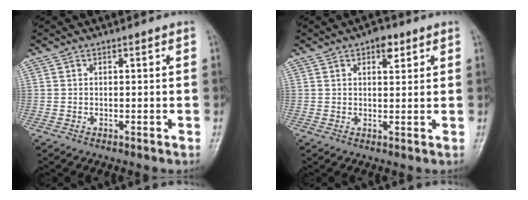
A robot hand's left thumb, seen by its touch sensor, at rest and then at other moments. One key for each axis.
{"total": 3.6, "fx": 2.0, "fy": 1.8, "fz": 2.4, "tx": -0.020, "ty": -0.005, "tz": 0.026}